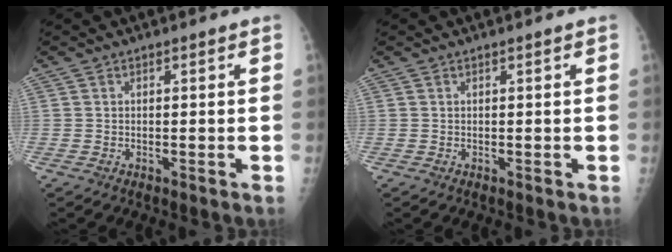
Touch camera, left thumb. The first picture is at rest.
{"total": 0.0}